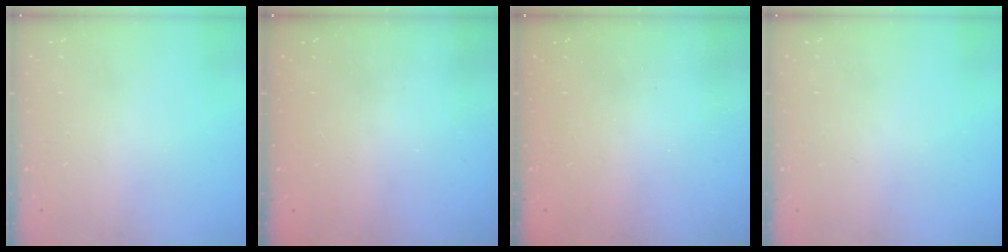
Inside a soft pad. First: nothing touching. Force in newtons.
{"total": 2.3, "press": 2.2, "slide": 0.7}
{"total": 2.5, "press": 2.4, "slide": 0.8}
{"total": 0.0}